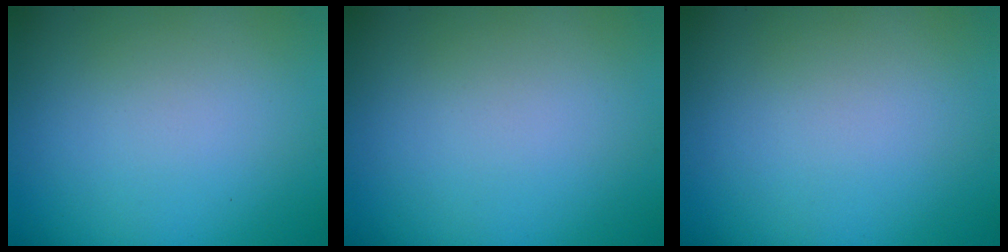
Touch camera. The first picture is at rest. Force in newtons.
{"total": 0.0}
{"total": 0.0}